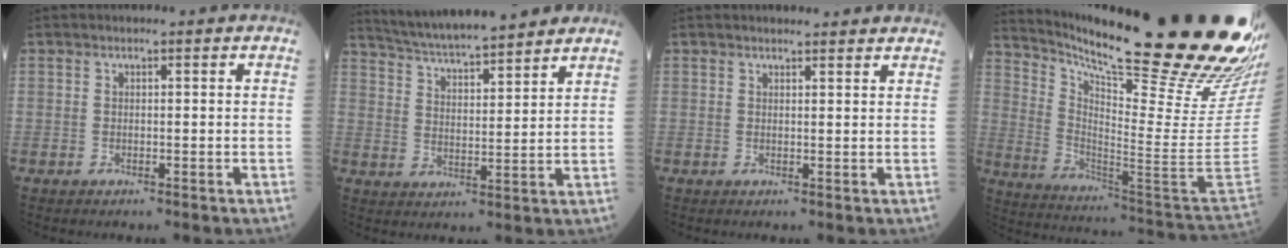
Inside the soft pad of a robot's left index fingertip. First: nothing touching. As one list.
[{"total": 15.2, "force": [13.7, 1.5, 6.4], "torque": [-0.112, 0.018, 0.217]}, {"total": 6.1, "force": [5.8, 0.9, 1.6], "torque": [-0.015, 0.017, 0.058]}, {"total": 33.4, "force": [25.4, -0.1, 21.6], "torque": [-0.274, -0.090, 0.365]}]